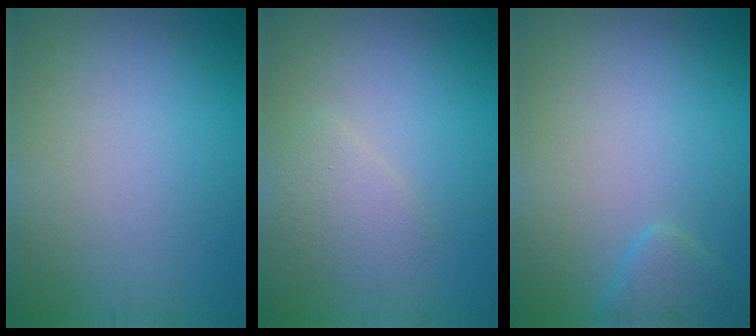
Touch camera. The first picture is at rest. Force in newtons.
{"total": 1.9, "press": 1.9, "slide": 0.1}
{"total": 1.7, "press": 1.7, "slide": 0.2}